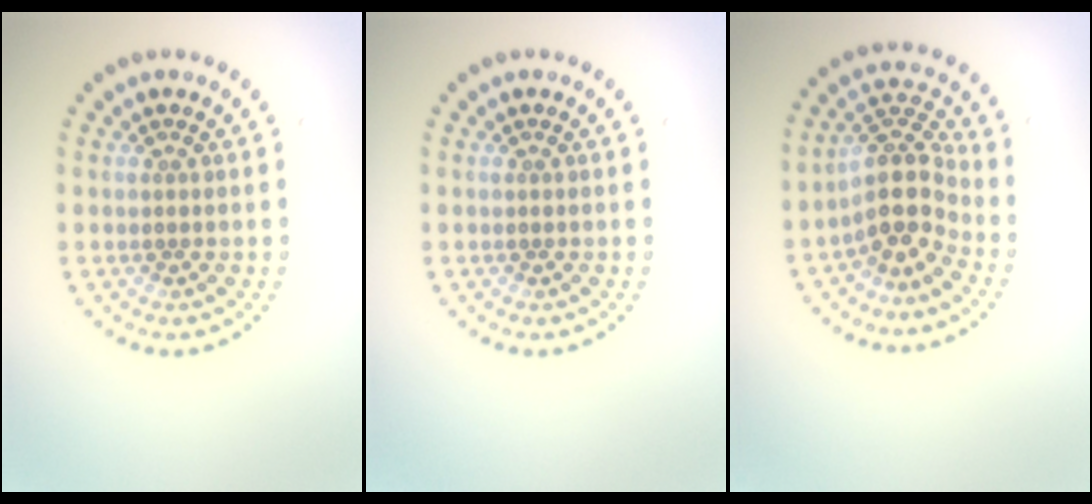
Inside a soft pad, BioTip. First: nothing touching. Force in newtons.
{"total": 0.0}
{"total": 4.4, "press": 3.4, "slide": 2.9}